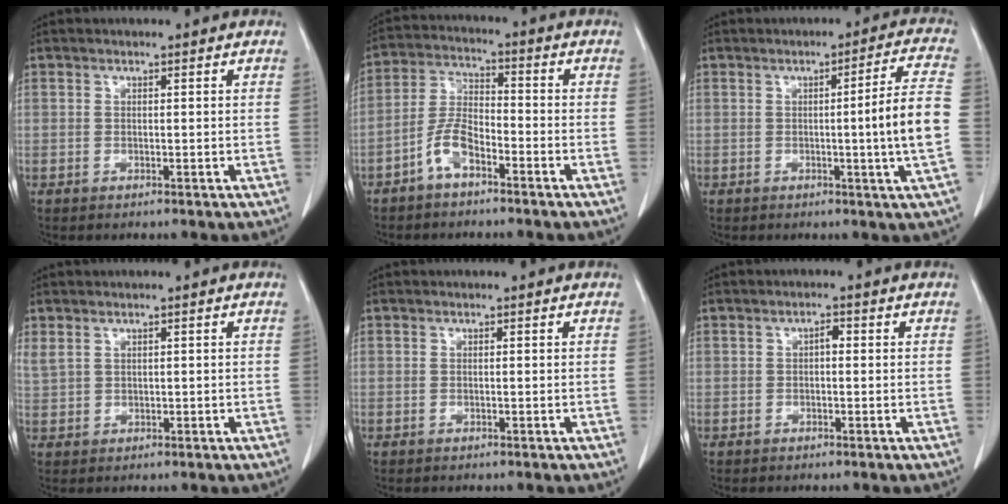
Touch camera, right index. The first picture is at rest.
{"total": 6.2, "force": [-3.8, 2.4, 4.3], "torque": [-0.101, 0.014, -0.075]}
{"total": 8.7, "force": [-1.2, -1.7, 8.5], "torque": [-0.116, -0.004, -0.018]}
{"total": 2.1, "force": [1.3, 1.3, 1.1], "torque": [-0.034, 0.016, 0.040]}
{"total": 0.0}
{"total": 1.3, "force": [0.0, 0.6, 1.1], "torque": [-0.017, 0.004, -0.001]}